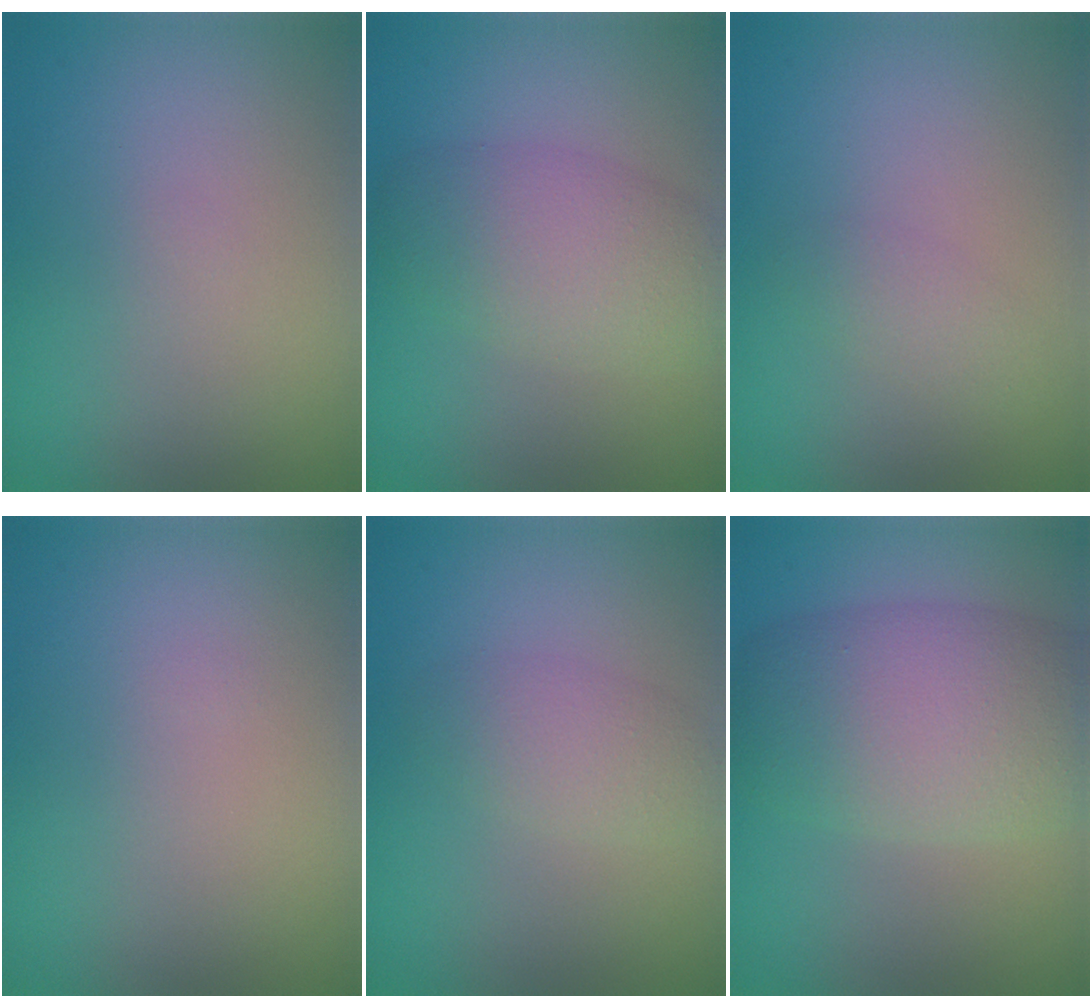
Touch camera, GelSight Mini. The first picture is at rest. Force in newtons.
{"total": 5.1, "press": 5.1, "slide": 0.2}
{"total": 1.4, "press": 1.4, "slide": 0.0}
{"total": 0.0}
{"total": 2.3, "press": 2.3, "slide": 0.1}
{"total": 8.1, "press": 8.1, "slide": 0.3}